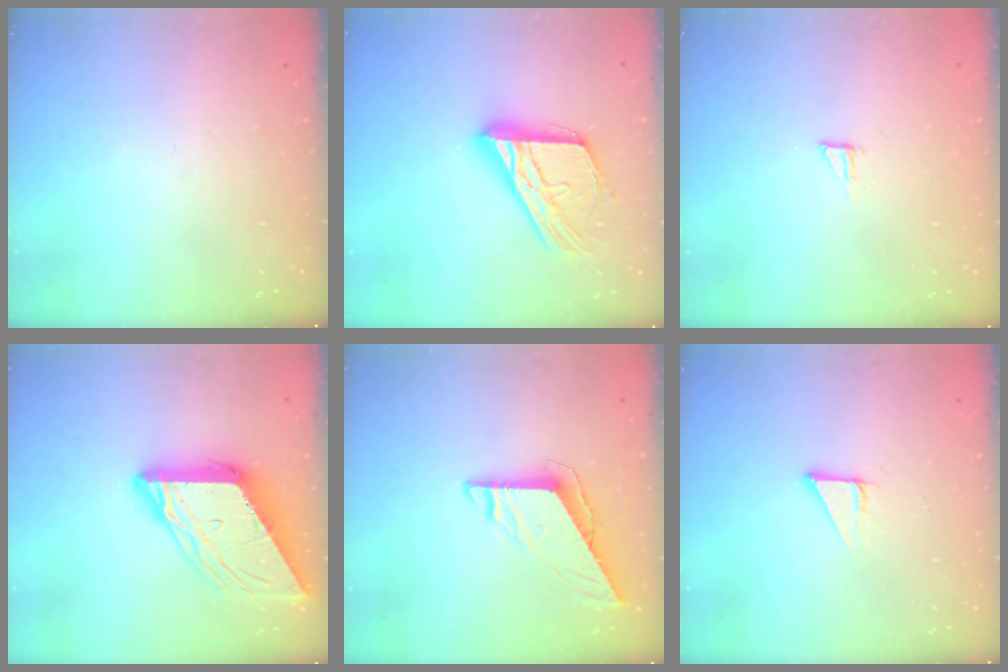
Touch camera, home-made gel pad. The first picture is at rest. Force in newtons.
{"total": 20.4, "press": 20.4, "slide": 1.8}
{"total": 5.1, "press": 5.1, "slide": 0.4}
{"total": 14.2, "press": 14.1, "slide": 1.5}
{"total": 7.7, "press": 7.6, "slide": 0.6}
{"total": 2.8, "press": 2.8, "slide": 0.2}